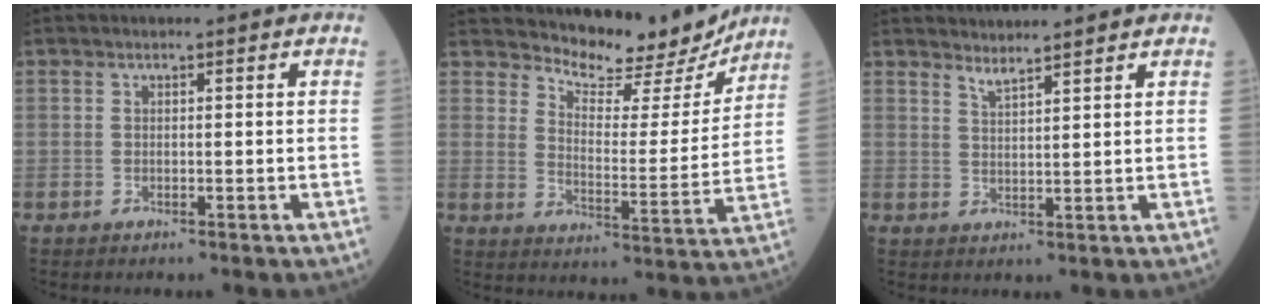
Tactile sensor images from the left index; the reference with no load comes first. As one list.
[{"total": 12.3, "force": [11.7, 2.7, 2.4], "torque": [-0.041, -0.029, 0.165]}, {"total": 3.3, "force": [3.2, -0.3, 0.8], "torque": [-0.019, 0.003, 0.052]}]